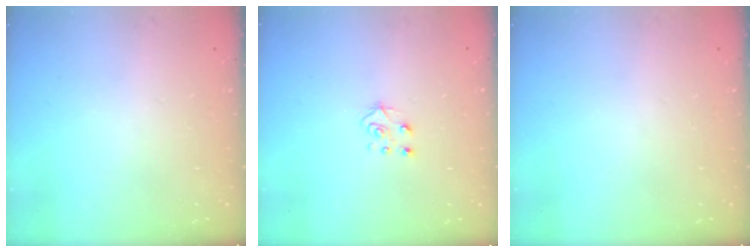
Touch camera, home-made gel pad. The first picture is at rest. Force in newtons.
{"total": 5.7, "press": 5.7, "slide": 0.5}
{"total": 0.0}